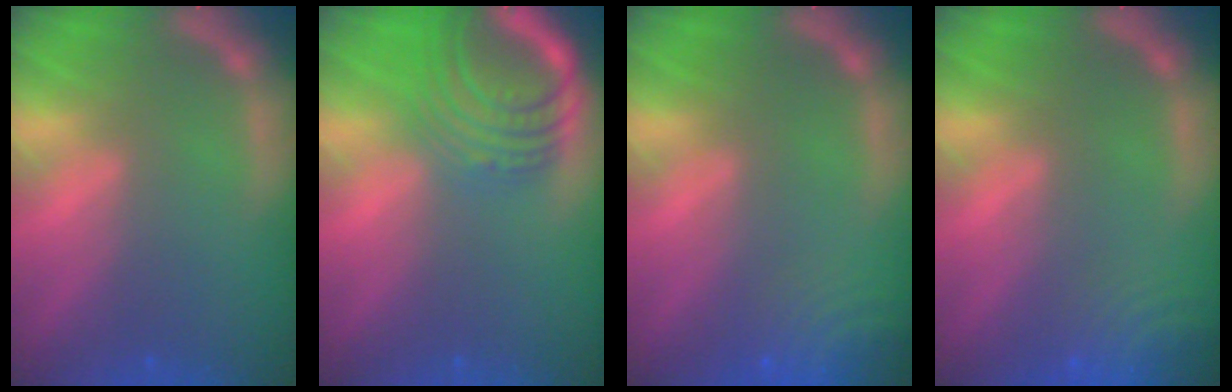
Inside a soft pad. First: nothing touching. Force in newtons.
{"total": 8.5}
{"total": 6.5}
{"total": 6.1}